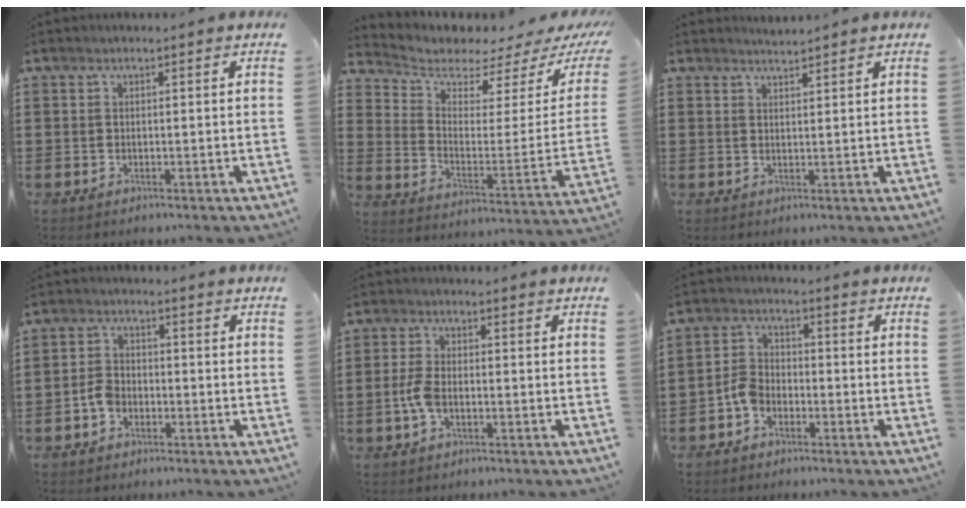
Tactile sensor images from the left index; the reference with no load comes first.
{"total": 4.2, "force": [3.8, 1.5, 0.5], "torque": [-0.044, -0.036, 0.064]}
{"total": 1.5, "force": [1.5, -0.3, 0.0], "torque": [-0.003, 0.001, 0.030]}
{"total": 3.1, "force": [-1.4, 2.1, 1.7], "torque": [-0.048, 0.001, -0.031]}
{"total": 4.2, "force": [-0.8, 2.1, 3.5], "torque": [-0.091, -0.005, -0.021]}
{"total": 3.8, "force": [-2.3, 2.5, 1.8], "torque": [-0.049, 0.008, -0.048]}